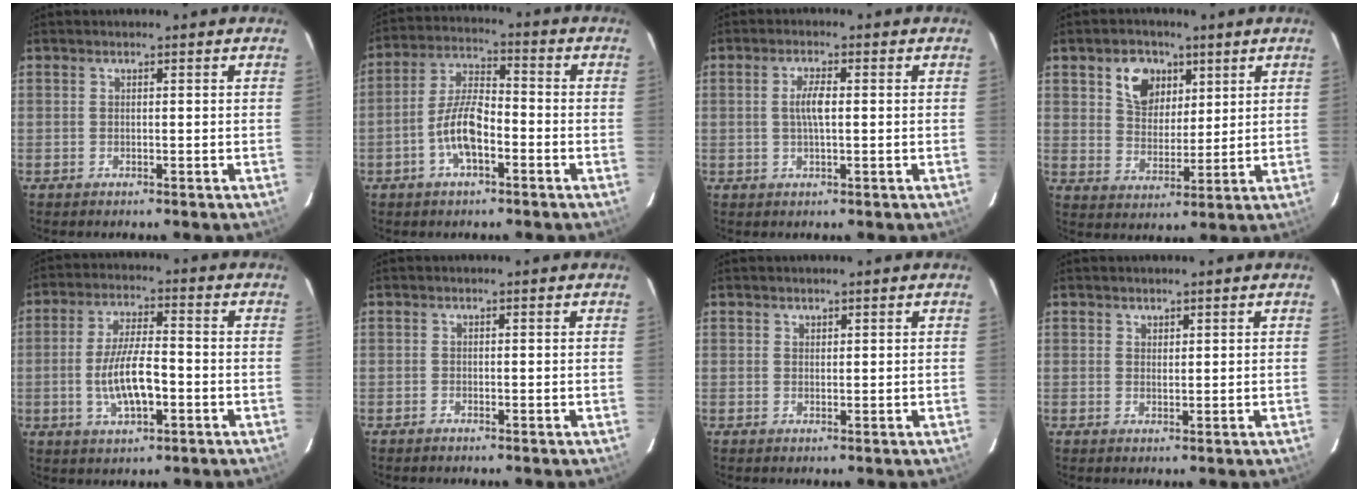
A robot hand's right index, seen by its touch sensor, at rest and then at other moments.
{"total": 8.6, "force": [-3.5, 3.1, 7.2], "torque": [-0.152, 0.010, -0.064]}
{"total": 3.4, "force": [0.2, 0.8, 3.3], "torque": [-0.064, 0.003, 0.004]}
{"total": 8.3, "force": [4.1, 6.0, 3.9], "torque": [-0.068, 0.016, 0.077]}
{"total": 9.5, "force": [-2.4, 3.0, 8.7], "torque": [-0.172, -0.002, -0.039]}
{"total": 0.0}
{"total": 0.8, "force": [0.6, 0.5, 0.0], "torque": [0.001, 0.002, 0.011]}
{"total": 1.1, "force": [0.9, 0.6, 0.2], "torque": [-0.002, 0.001, 0.015]}